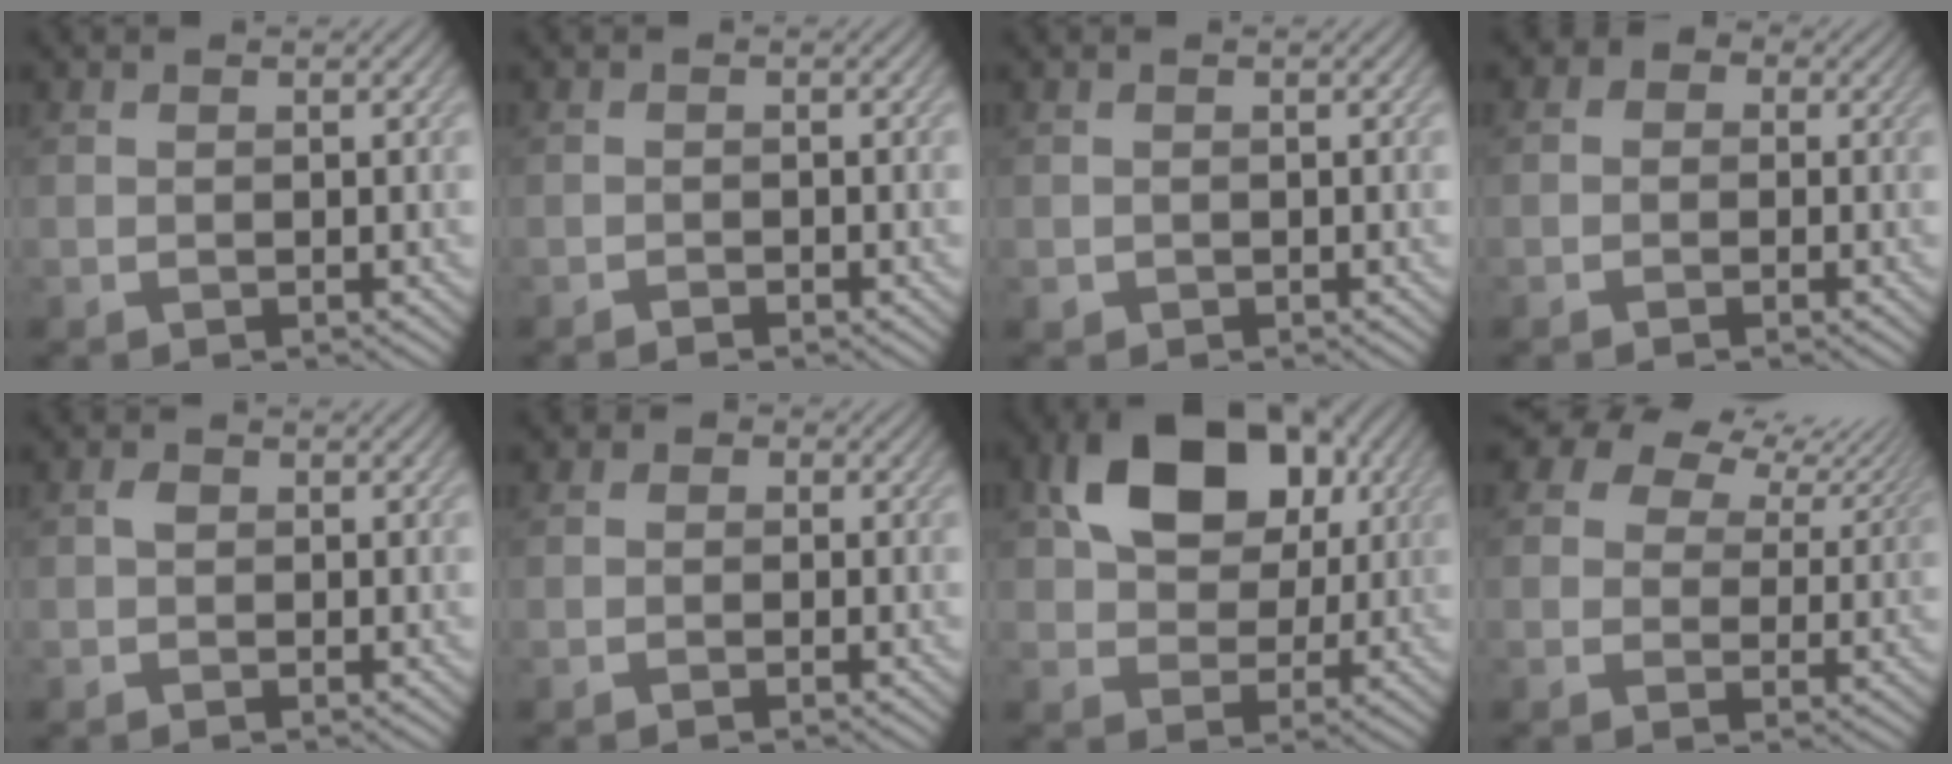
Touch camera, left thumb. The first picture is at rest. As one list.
[{"total": 0.7, "force": [-0.7, 0.1, 0.3], "torque": [-0.005, 0.000, -0.012]}, {"total": 0.5, "force": [-0.2, 0.5, 0.1], "torque": [0.000, -0.006, -0.004]}, {"total": 2.5, "force": [0.0, 2.2, 1.3], "torque": [-0.009, 0.009, -0.025]}, {"total": 1.2, "force": [-0.3, 0.8, 0.8], "torque": [-0.015, 0.001, -0.008]}, {"total": 1.6, "force": [-0.2, 1.4, 0.7], "torque": [0.001, 0.004, -0.021]}, {"total": 12.3, "force": [4.4, 8.4, 7.9], "torque": [-0.130, 0.012, 0.073]}, {"total": 9.3, "force": [5.9, 5.4, 4.8], "torque": [-0.100, 0.023, 0.081]}]